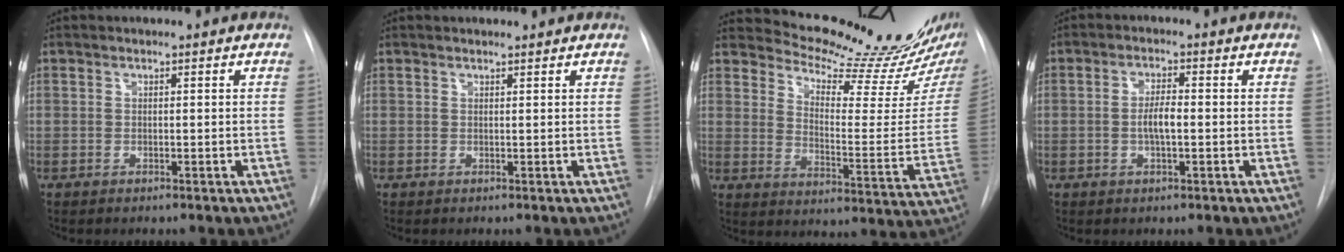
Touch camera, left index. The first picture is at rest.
{"total": 1.8, "force": [1.7, 0.2, 0.2], "torque": [-0.011, 0.014, 0.023]}
{"total": 18.0, "force": [17.0, 1.4, 6.0], "torque": [-0.085, -0.090, 0.211]}
{"total": 3.3, "force": [-0.4, 0.9, 3.2], "torque": [-0.062, 0.002, -0.008]}